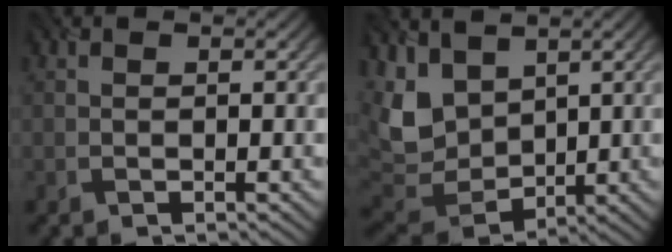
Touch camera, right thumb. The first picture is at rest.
{"total": 9.5, "force": [4.0, 6.5, 5.7], "torque": [-0.170, -0.008, 0.084]}